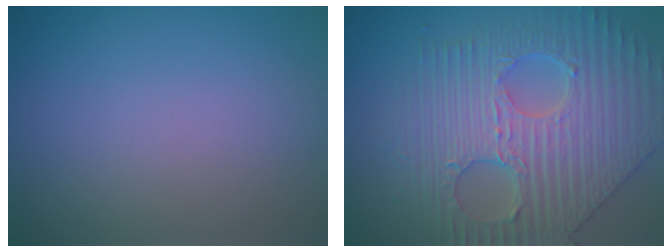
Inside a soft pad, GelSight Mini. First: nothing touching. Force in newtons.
{"total": 8.2, "press": 6.7, "slide": 4.6}